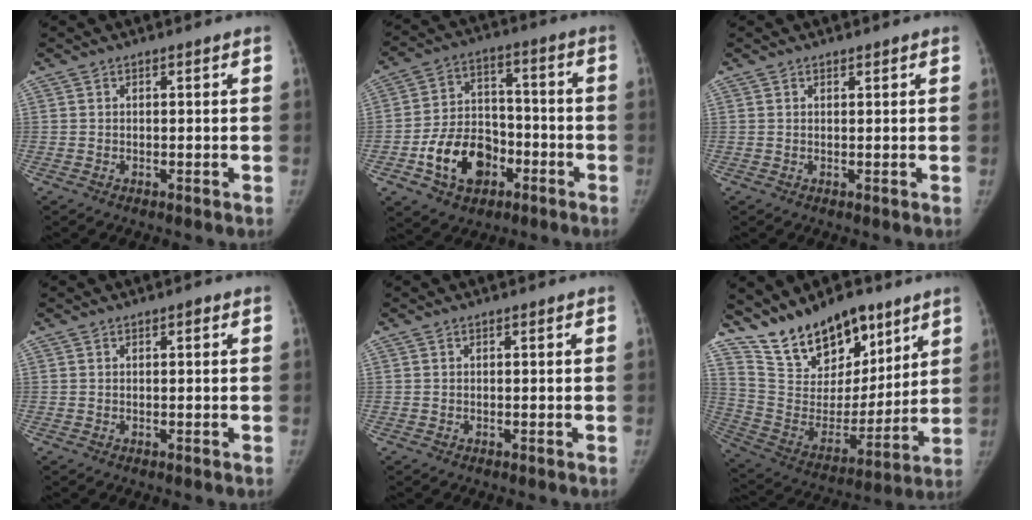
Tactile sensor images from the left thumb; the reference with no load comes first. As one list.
[{"total": 14.1, "force": [-5.8, 10.0, 8.1], "torque": [-0.107, 0.038, -0.096]}, {"total": 0.5, "force": [0.5, 0.2, 0.1], "torque": [-0.003, -0.004, 0.008]}, {"total": 0.7, "force": [0.3, 0.3, 0.6], "torque": [-0.006, 0.001, 0.003]}, {"total": 0.0}, {"total": 19.9, "force": [14.7, 10.0, 9.1], "torque": [-0.112, -0.077, 0.262]}]